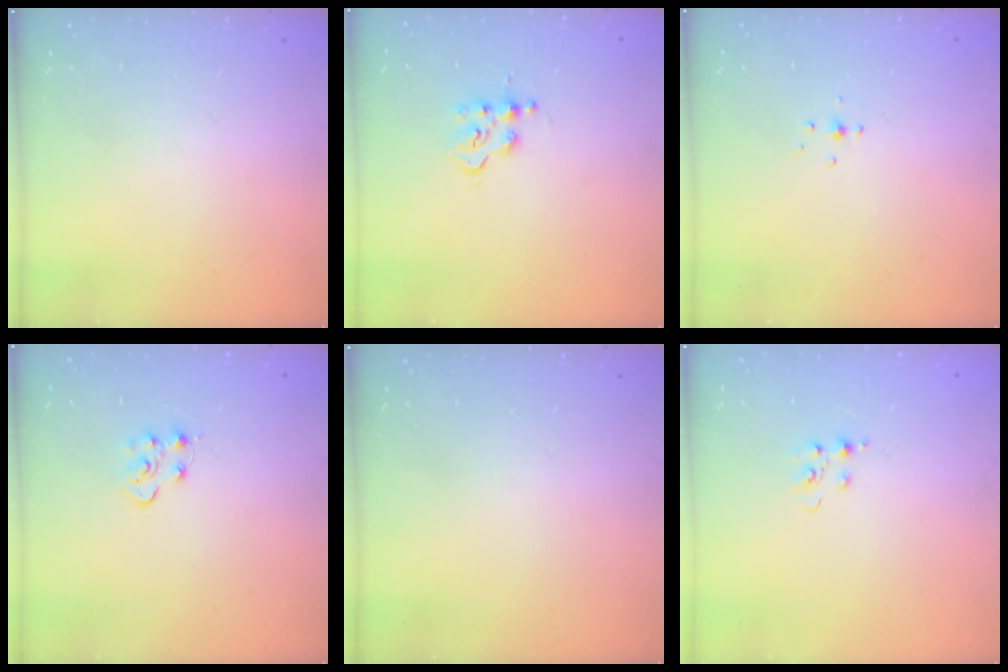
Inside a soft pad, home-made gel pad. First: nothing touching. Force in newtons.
{"total": 3.5, "press": 3.5, "slide": 0.4}
{"total": 3.1, "press": 3.0, "slide": 0.7}
{"total": 4.4, "press": 4.4, "slide": 0.6}
{"total": 0.0}
{"total": 4.7, "press": 4.7, "slide": 0.5}